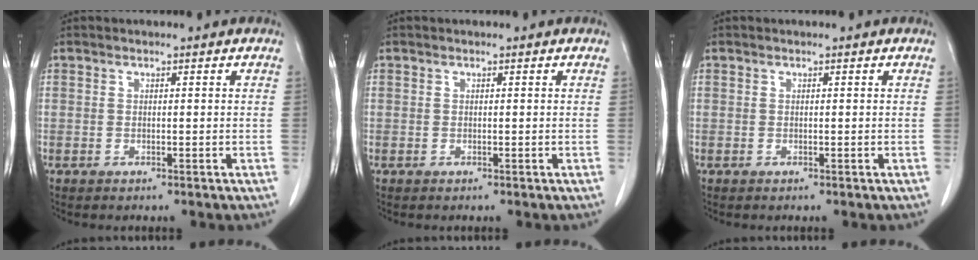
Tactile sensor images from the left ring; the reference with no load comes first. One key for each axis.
{"total": 0.0}
{"total": 0.0}